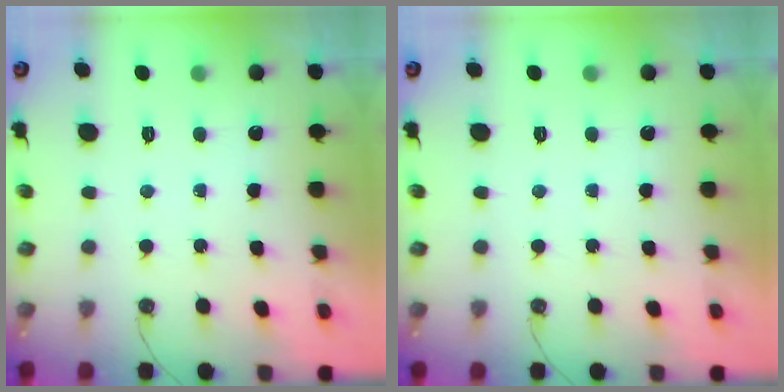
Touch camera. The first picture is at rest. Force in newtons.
{"total": 0.0}